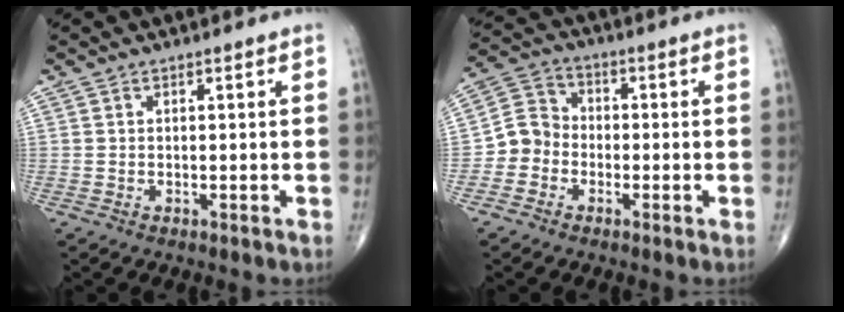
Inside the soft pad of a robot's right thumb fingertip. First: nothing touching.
{"total": 6.5, "force": [-2.1, 5.8, 2.1], "torque": [-0.014, 0.026, -0.052]}